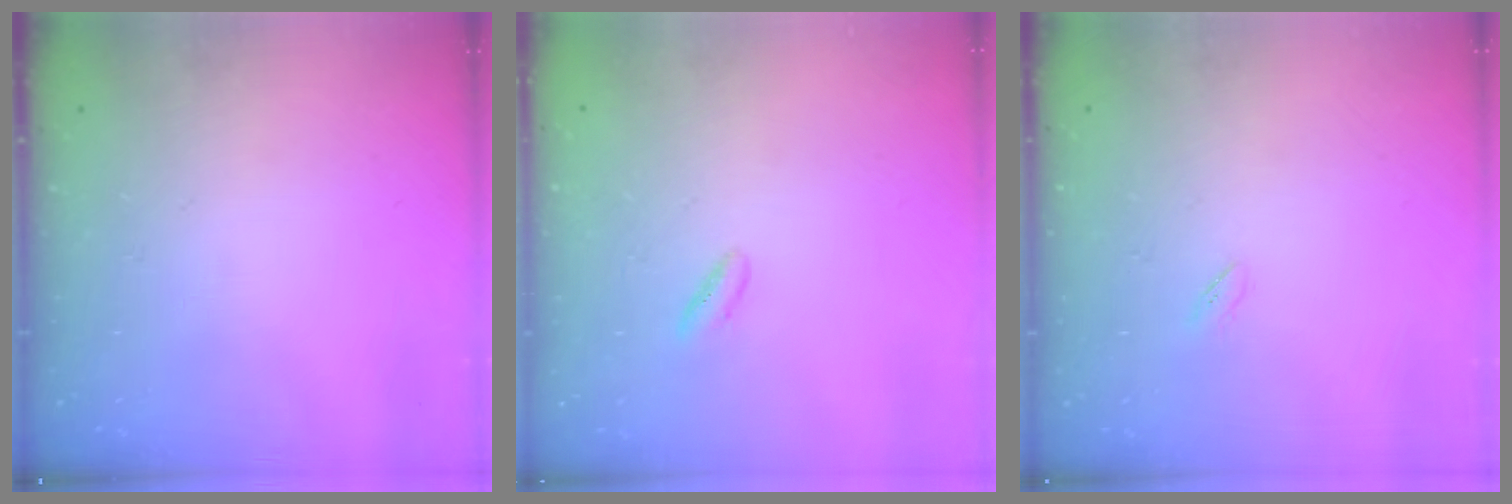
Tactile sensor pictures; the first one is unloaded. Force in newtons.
{"total": 1.7, "press": 1.4, "slide": 0.9}
{"total": 1.7, "press": 1.5, "slide": 0.6}